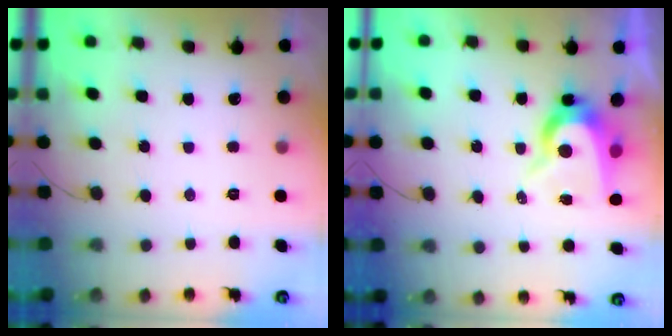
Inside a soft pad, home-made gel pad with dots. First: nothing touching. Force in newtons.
{"total": 9.2, "press": 9.2, "slide": 0.6}